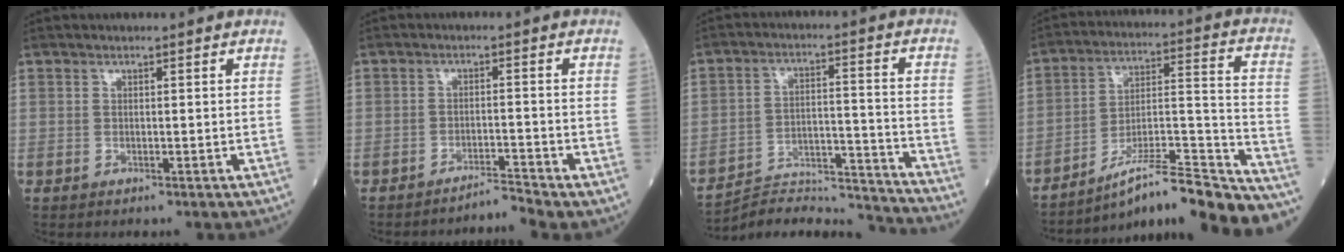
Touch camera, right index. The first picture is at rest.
{"total": 2.9, "force": [-2.7, -1.0, 0.1], "torque": [0.006, -0.011, -0.043]}
{"total": 15.9, "force": [-15.8, -1.4, 1.4], "torque": [-0.014, 0.020, -0.242]}
{"total": 22.5, "force": [-19.8, 1.2, 10.6], "torque": [-0.110, 0.026, -0.299]}